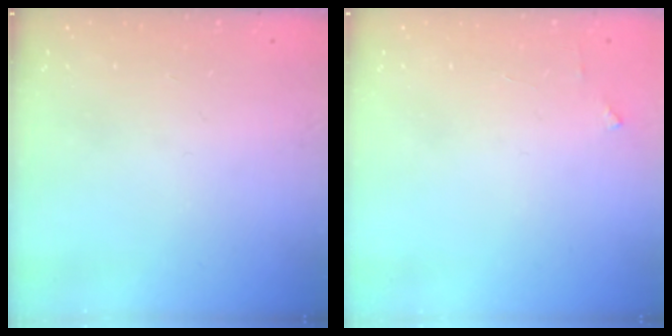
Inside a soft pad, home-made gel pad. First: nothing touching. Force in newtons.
{"total": 2.6, "press": 2.6, "slide": 0.2}